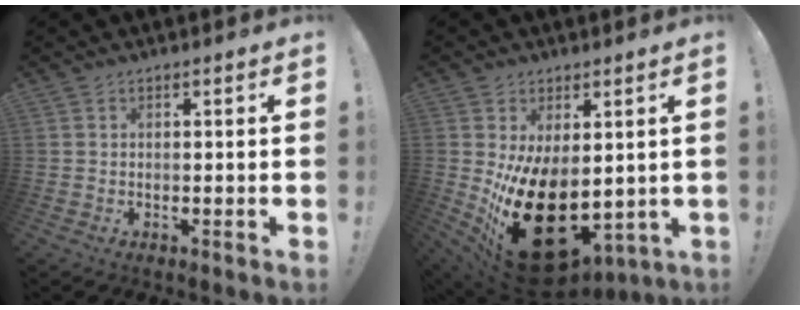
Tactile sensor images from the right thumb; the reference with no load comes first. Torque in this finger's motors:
{"motor_torque": [1.15, 2.98, 2.45, -0.32, 0.83]}